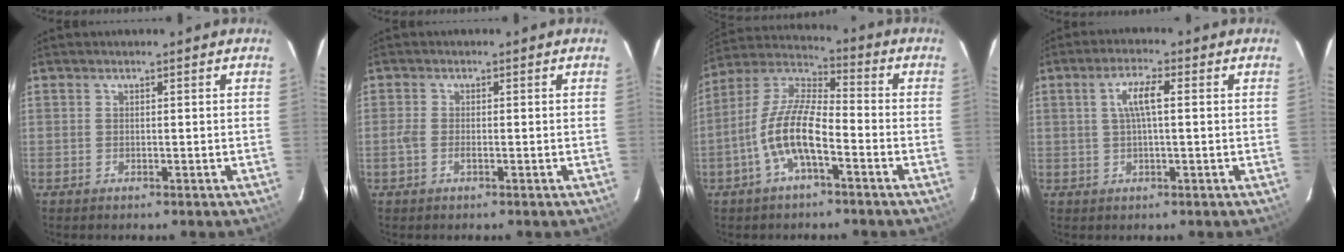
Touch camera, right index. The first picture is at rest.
{"total": 2.1, "force": [-0.7, 0.8, 1.8], "torque": [-0.039, -0.002, -0.015]}
{"total": 11.8, "force": [-4.7, 3.6, 10.2], "torque": [-0.215, 0.006, -0.093]}
{"total": 4.8, "force": [0.8, 0.8, 4.7], "torque": [-0.090, 0.007, 0.015]}